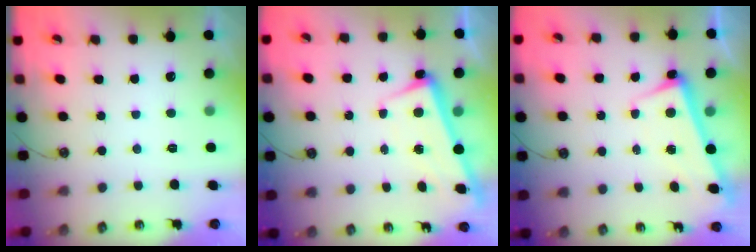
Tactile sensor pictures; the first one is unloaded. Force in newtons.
{"total": 2.4, "press": 2.2, "slide": 0.9}
{"total": 2.6, "press": 2.4, "slide": 0.9}